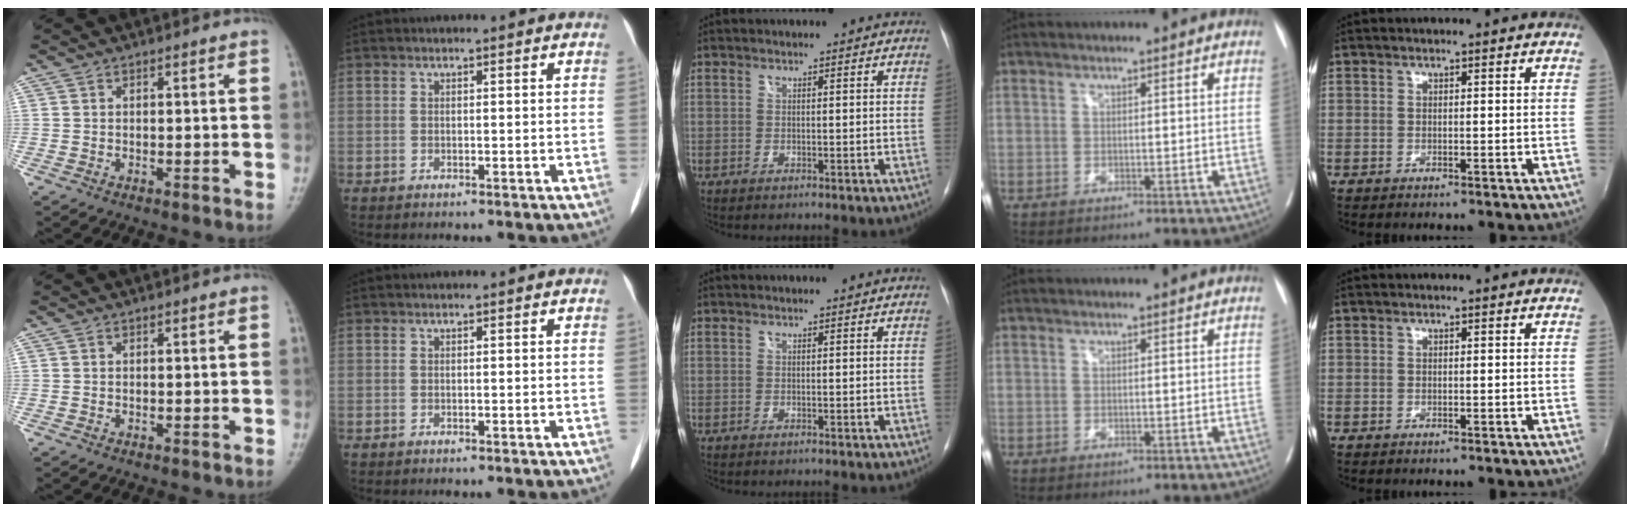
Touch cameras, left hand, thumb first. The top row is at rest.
{}